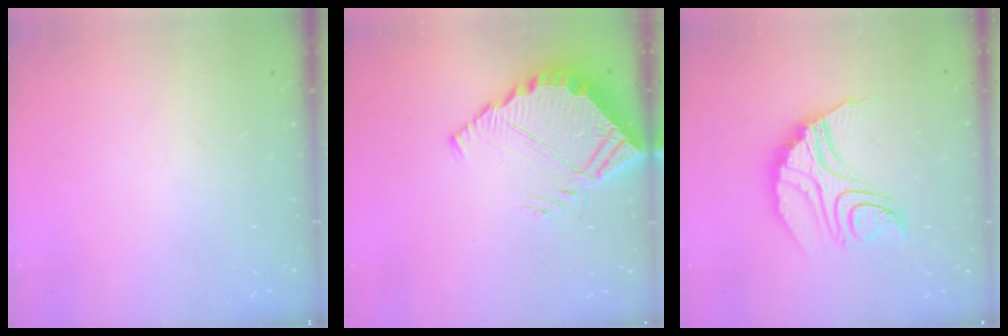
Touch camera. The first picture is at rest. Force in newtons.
{"total": 6.5, "press": 6.4, "slide": 0.4}
{"total": 13.8, "press": 13.7, "slide": 1.2}